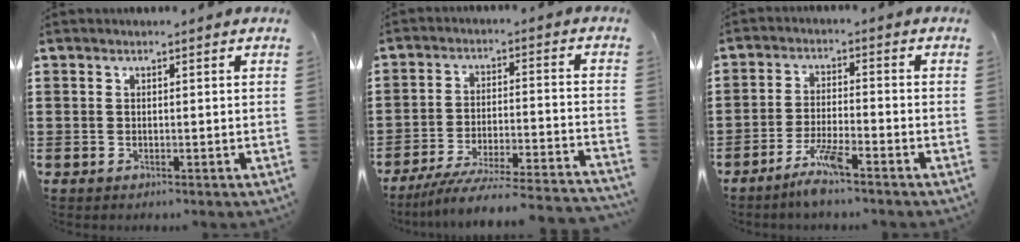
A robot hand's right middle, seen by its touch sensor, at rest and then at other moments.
{"total": 6.9, "force": [-6.3, -0.3, 2.7], "torque": [-0.057, -0.011, -0.126]}
{"total": 5.0, "force": [-3.8, 0.3, 3.3], "torque": [-0.075, -0.007, -0.072]}